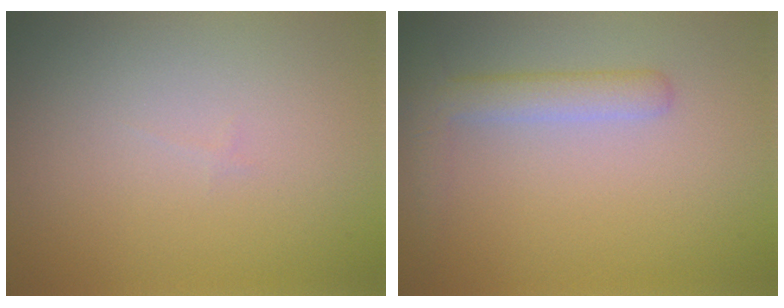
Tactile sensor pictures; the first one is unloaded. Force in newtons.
{"total": 2.8, "press": 2.8, "slide": 0.2}